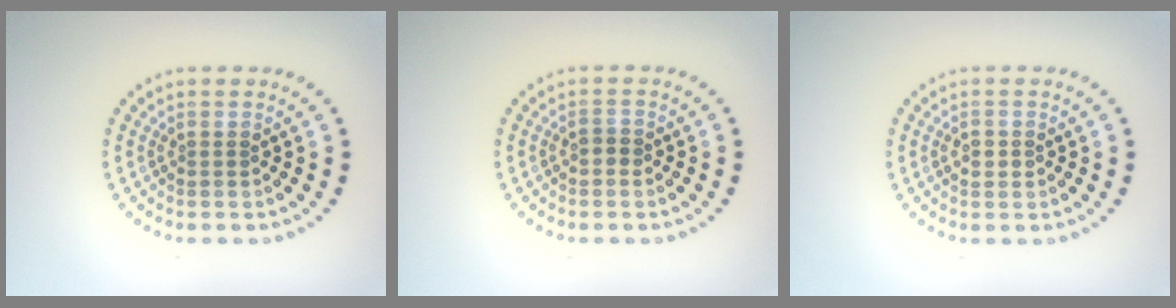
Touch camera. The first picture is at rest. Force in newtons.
{"total": 0.8, "press": 0.8, "slide": 0.3}
{"total": 0.8, "press": 0.8, "slide": 0.2}